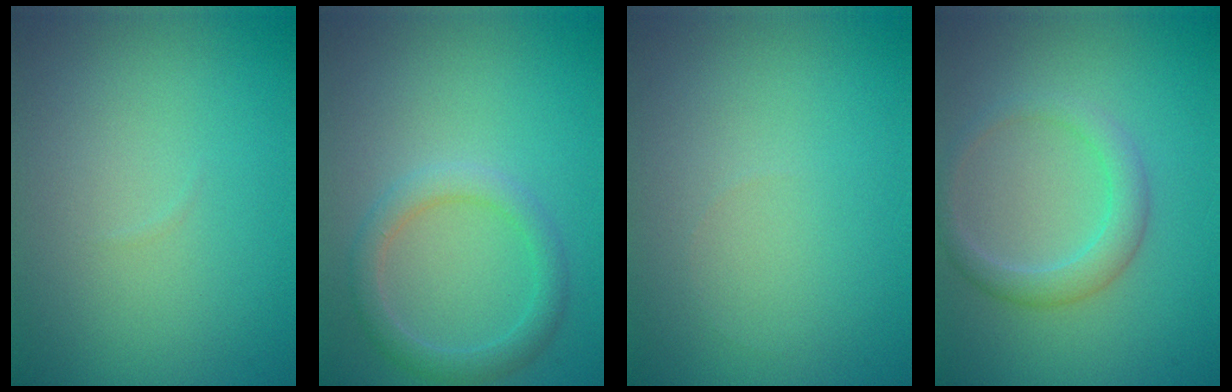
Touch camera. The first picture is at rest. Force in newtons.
{"total": 2.5, "press": 2.5, "slide": 0.1}
{"total": 0.0}
{"total": 2.5, "press": 2.5, "slide": 0.2}